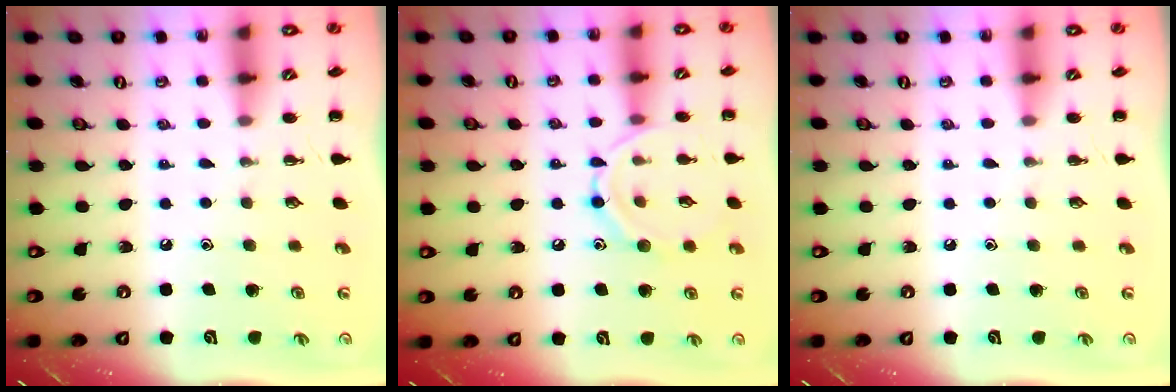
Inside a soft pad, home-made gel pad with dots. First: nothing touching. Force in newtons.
{"total": 10.0, "press": 10.0, "slide": 0.5}
{"total": 0.0}